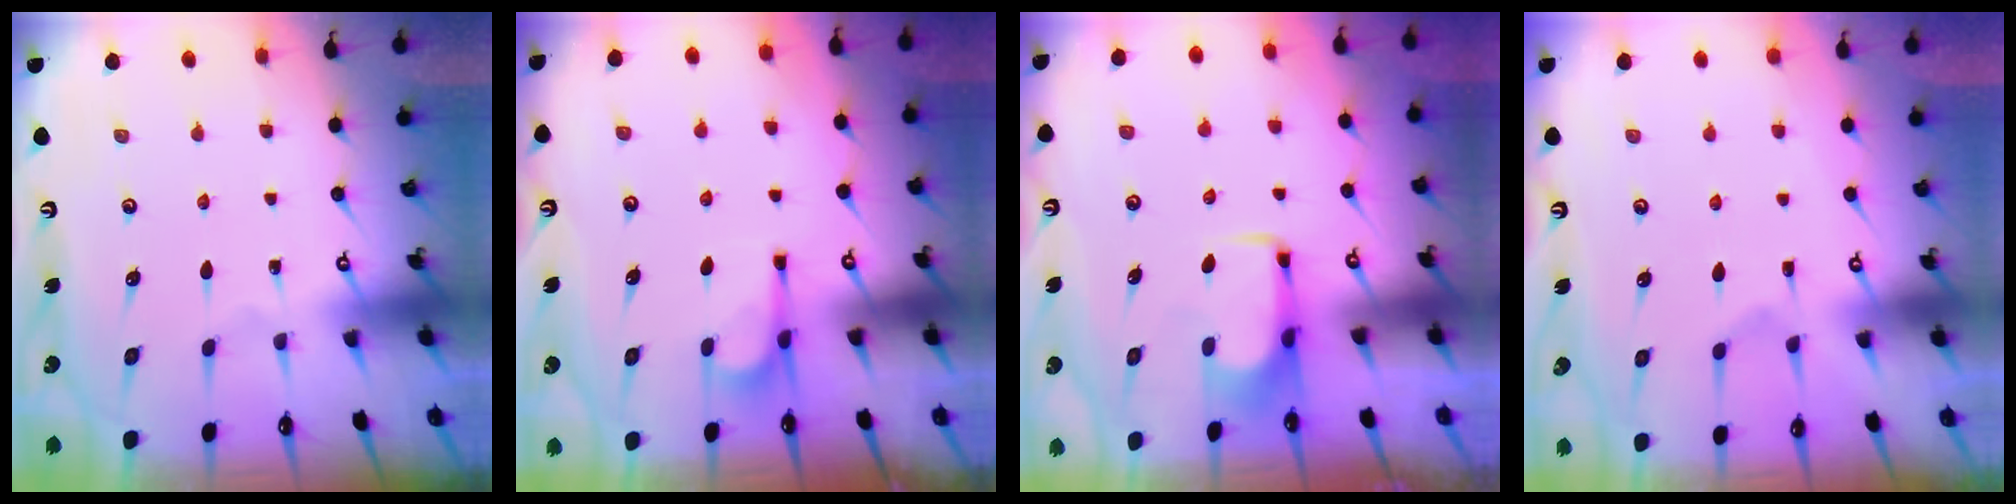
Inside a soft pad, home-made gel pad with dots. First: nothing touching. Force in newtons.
{"total": 4.0, "press": 3.9, "slide": 0.6}
{"total": 2.2, "press": 2.1, "slide": 0.4}
{"total": 5.6, "press": 5.4, "slide": 1.2}